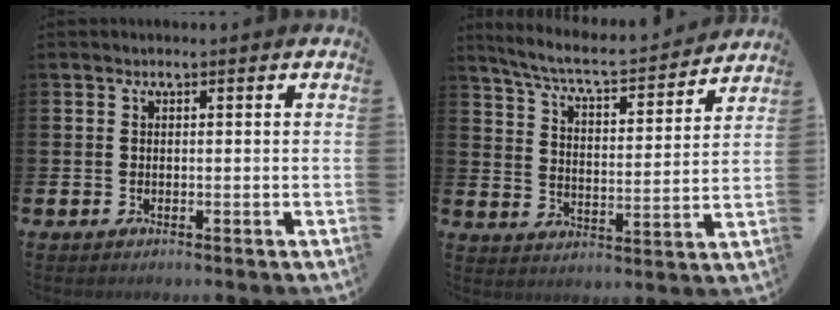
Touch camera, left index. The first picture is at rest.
{"total": 6.8, "force": [6.3, 1.0, 2.5], "torque": [-0.078, -0.046, 0.103]}